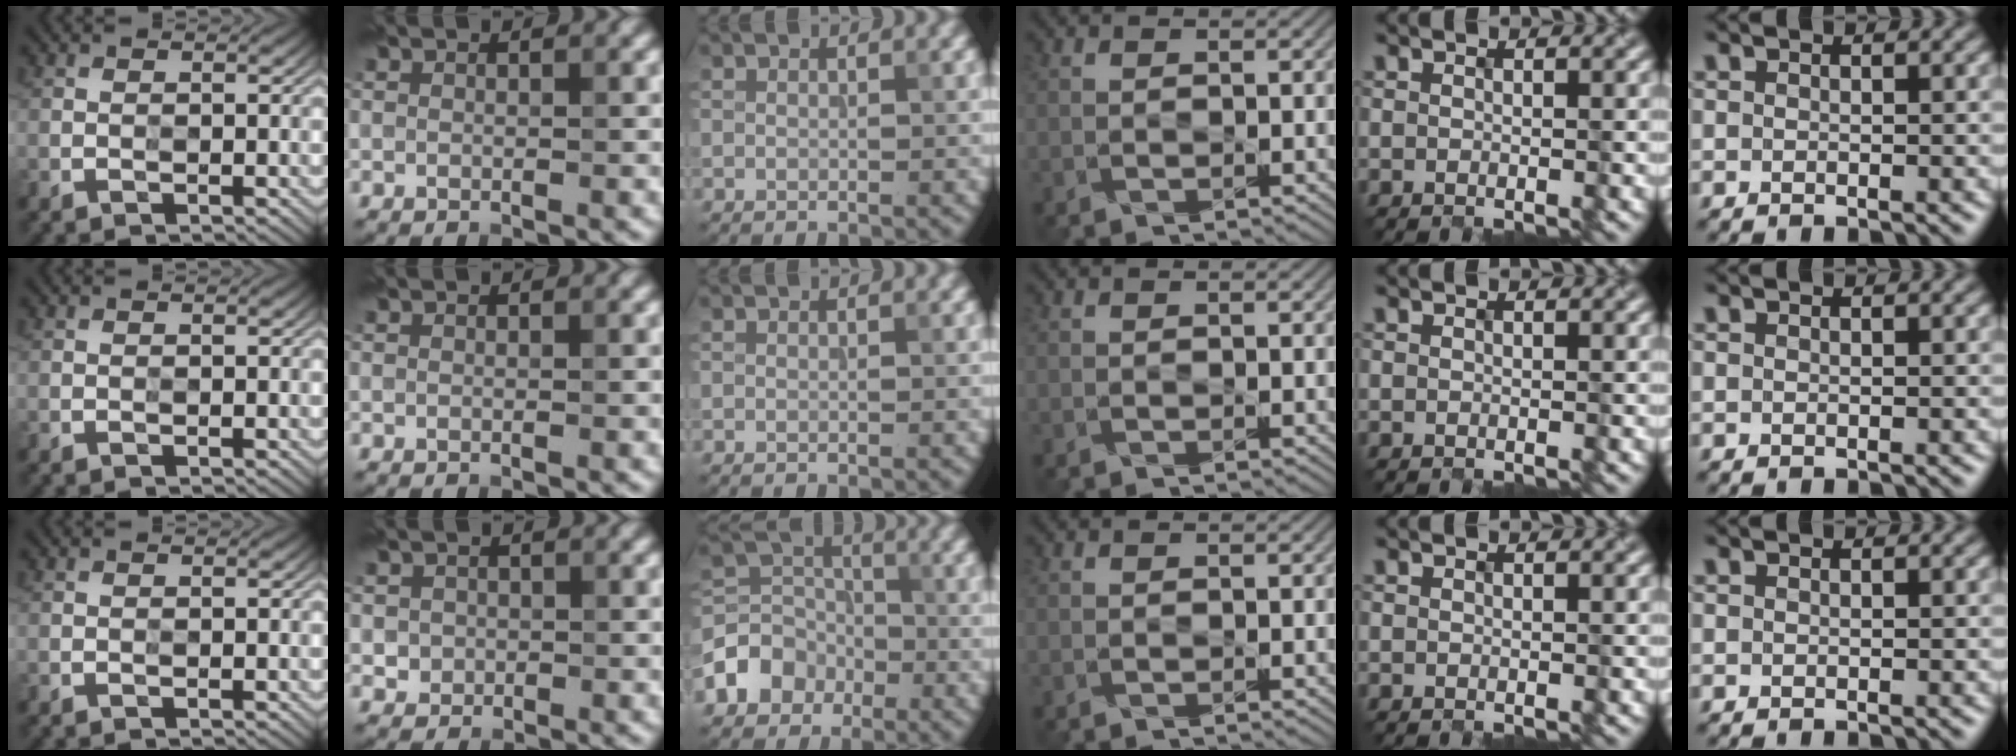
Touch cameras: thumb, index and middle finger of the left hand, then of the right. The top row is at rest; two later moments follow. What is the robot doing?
{"motion": "extract", "object": "power strip"}